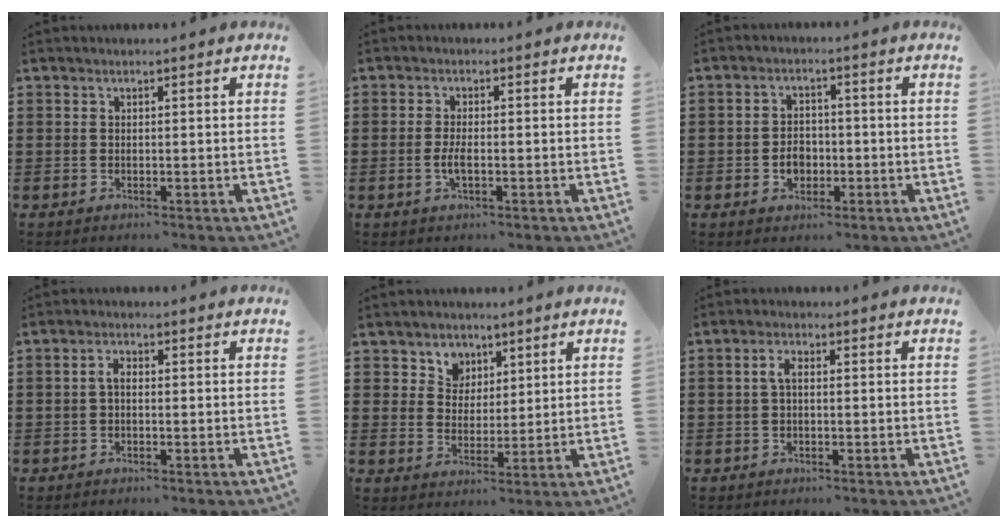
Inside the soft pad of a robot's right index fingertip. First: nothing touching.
{"total": 2.6, "force": [-0.7, 0.7, 2.4], "torque": [-0.051, -0.003, -0.015]}
{"total": 3.5, "force": [-1.0, 2.7, 2.0], "torque": [-0.034, 0.001, -0.021]}
{"total": 1.6, "force": [-0.4, 0.6, 1.4], "torque": [-0.036, -0.001, -0.010]}
{"total": 4.2, "force": [2.4, 3.4, 0.1], "torque": [-0.024, 0.009, 0.043]}
{"total": 2.1, "force": [0.0, 0.8, 2.0], "torque": [-0.046, 0.001, -0.004]}